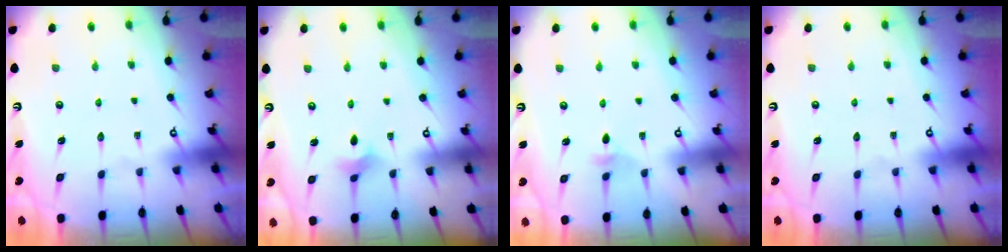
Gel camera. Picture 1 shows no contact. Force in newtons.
{"total": 2.6, "press": 2.5, "slide": 0.5}
{"total": 3.4, "press": 3.3, "slide": 0.8}
{"total": 0.0}